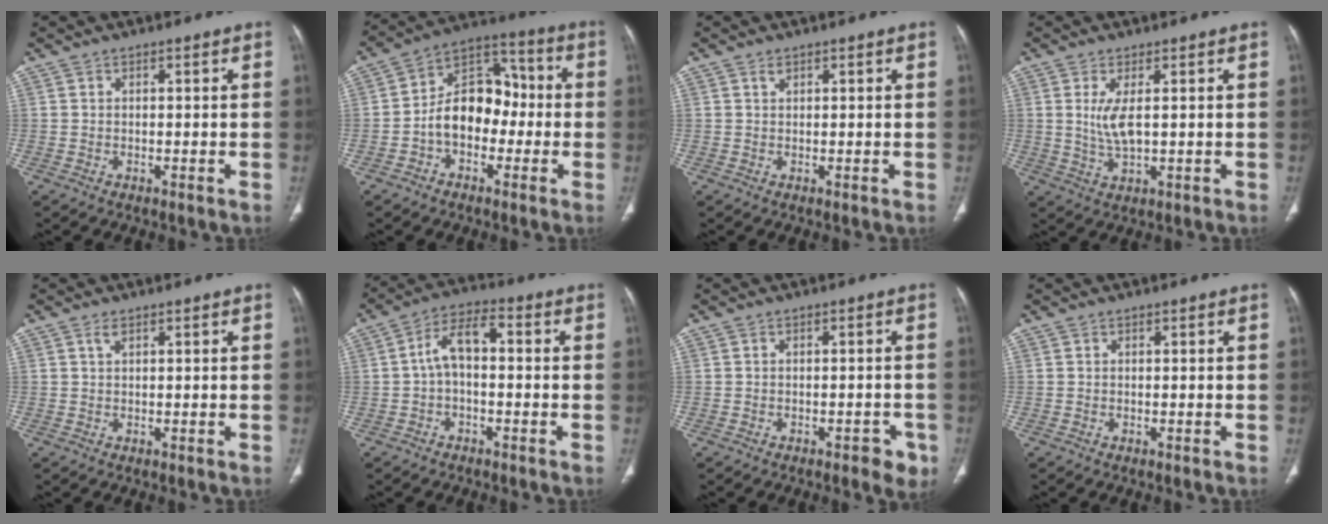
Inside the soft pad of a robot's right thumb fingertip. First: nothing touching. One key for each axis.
{"total": 12.7, "fx": -2.2, "fy": 8.9, "fz": 8.7, "tx": -0.109, "ty": 0.049, "tz": -0.050}
{"total": 0.8, "fx": 0.6, "fy": 0.4, "fz": 0.3, "tx": -0.004, "ty": -0.003, "tz": 0.010}
{"total": 4.8, "fx": 0.9, "fy": 1.6, "fz": 4.5, "tx": -0.101, "ty": -0.013, "tz": 0.025}
{"total": 1.1, "fx": 0.6, "fy": 0.5, "fz": 0.7, "tx": -0.017, "ty": 0.005, "tz": 0.012}
{"total": 7.1, "fx": -0.2, "fy": 3.7, "fz": 6.1, "tx": -0.102, "ty": 0.033, "tz": -0.016}
{"total": 3.8, "fx": -2.1, "fy": 1.9, "fz": 2.5, "tx": -0.015, "ty": 0.010, "tz": -0.024}
{"total": 0.0}